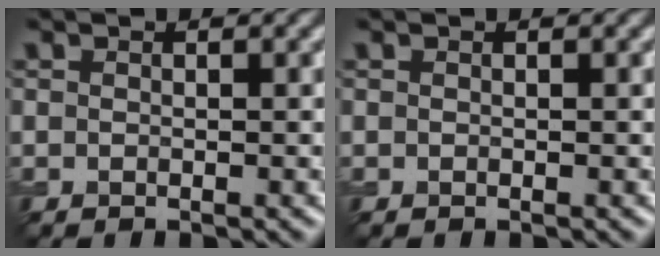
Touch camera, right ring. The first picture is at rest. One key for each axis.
{"total": 0.0}